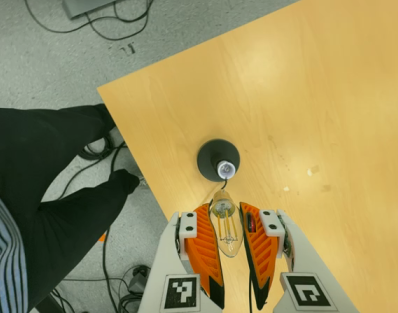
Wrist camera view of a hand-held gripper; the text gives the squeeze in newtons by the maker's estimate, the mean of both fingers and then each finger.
{"total": 21.3, "left": 25.2, "right": 17.5}